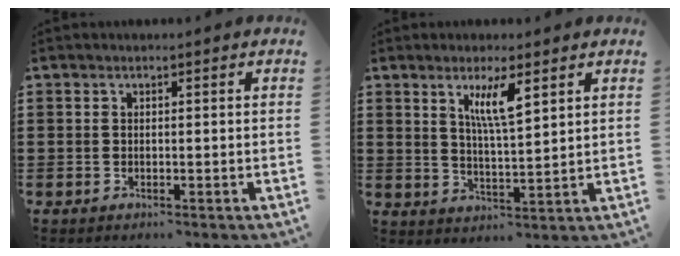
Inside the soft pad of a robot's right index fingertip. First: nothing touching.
{"total": 5.6, "force": [2.8, 1.2, 4.6], "torque": [-0.100, 0.005, 0.048]}